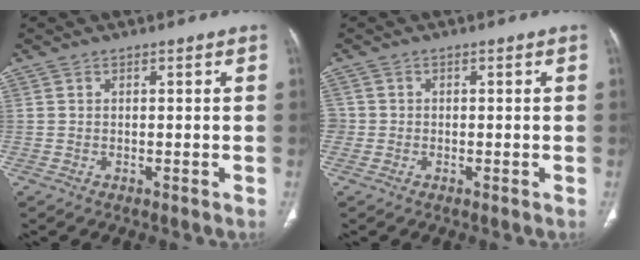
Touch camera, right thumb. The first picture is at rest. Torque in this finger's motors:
{"motor_torque": [-0.03, -0.16, 0.53, -0.07, 0.01]}